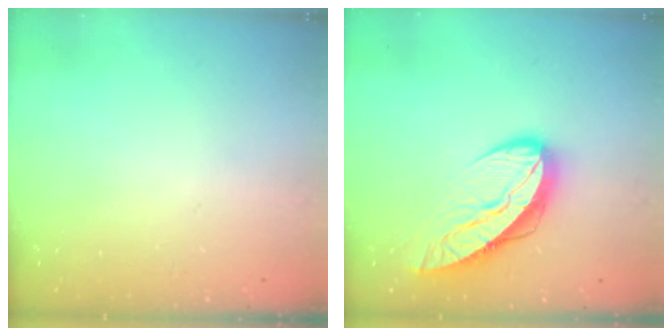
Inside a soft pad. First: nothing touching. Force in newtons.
{"total": 11.4, "press": 11.4, "slide": 0.7}